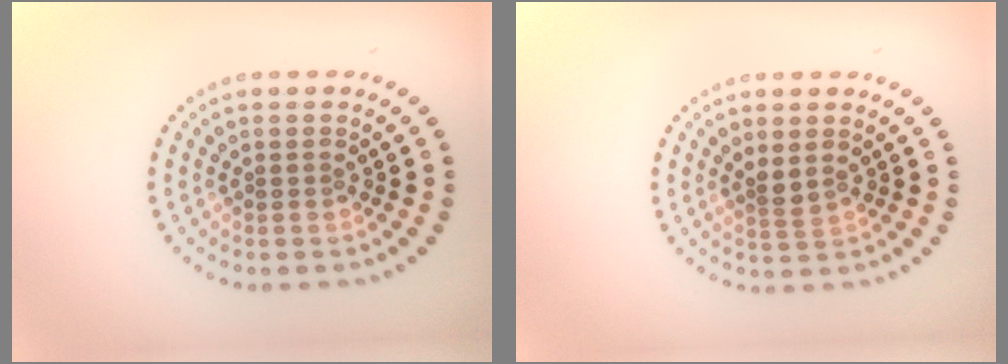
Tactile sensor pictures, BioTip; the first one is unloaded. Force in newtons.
{"total": 1.4, "press": 1.0, "slide": 0.9}